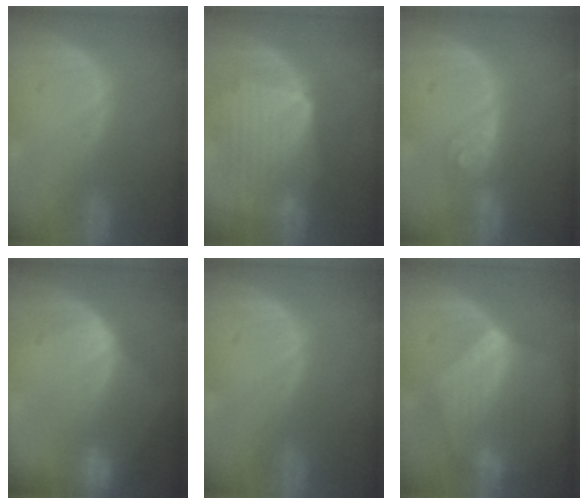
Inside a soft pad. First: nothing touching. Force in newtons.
{"total": 10.2, "press": 9.0, "slide": 4.7}
{"total": 4.1, "press": 4.0, "slide": 0.9}
{"total": 8.5, "press": 7.4, "slide": 4.3}
{"total": 0.0}
{"total": 7.0, "press": 6.7, "slide": 1.8}